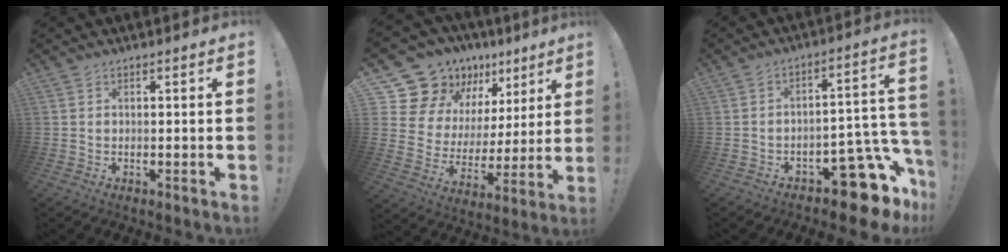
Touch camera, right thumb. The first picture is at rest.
{"total": 16.8, "force": [13.0, 9.3, 5.2], "torque": [-0.083, -0.106, 0.259]}
{"total": 15.4, "force": [-9.1, 6.3, 10.7], "torque": [-0.096, 0.050, -0.142]}